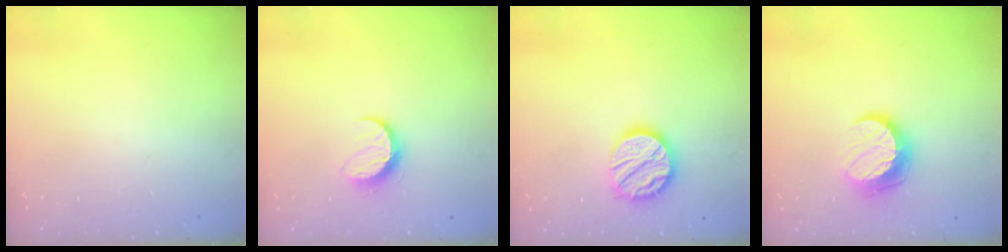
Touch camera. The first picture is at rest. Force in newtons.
{"total": 7.2, "press": 7.1, "slide": 0.6}
{"total": 14.4, "press": 14.4, "slide": 1.1}
{"total": 10.7, "press": 10.7, "slide": 0.7}